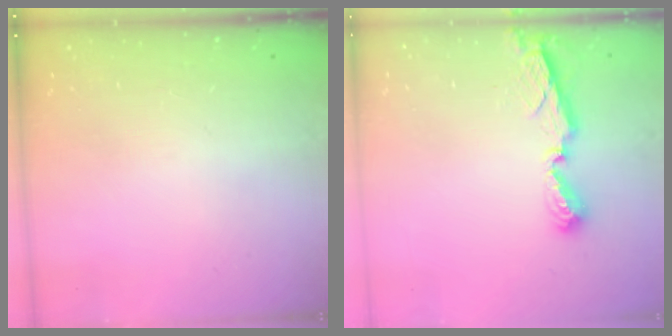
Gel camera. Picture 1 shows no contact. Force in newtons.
{"total": 7.8, "press": 7.8, "slide": 0.5}